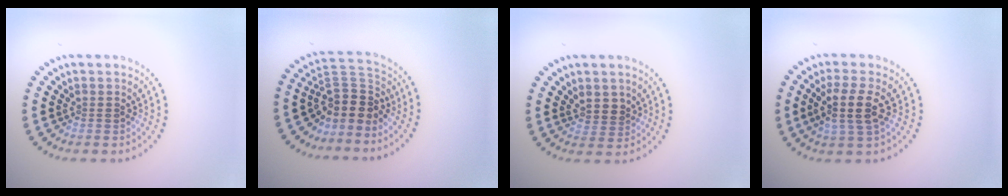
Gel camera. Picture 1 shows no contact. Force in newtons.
{"total": 3.9, "press": 3.0, "slide": 2.5}
{"total": 1.8, "press": 1.5, "slide": 1.1}
{"total": 3.3, "press": 2.9, "slide": 1.7}